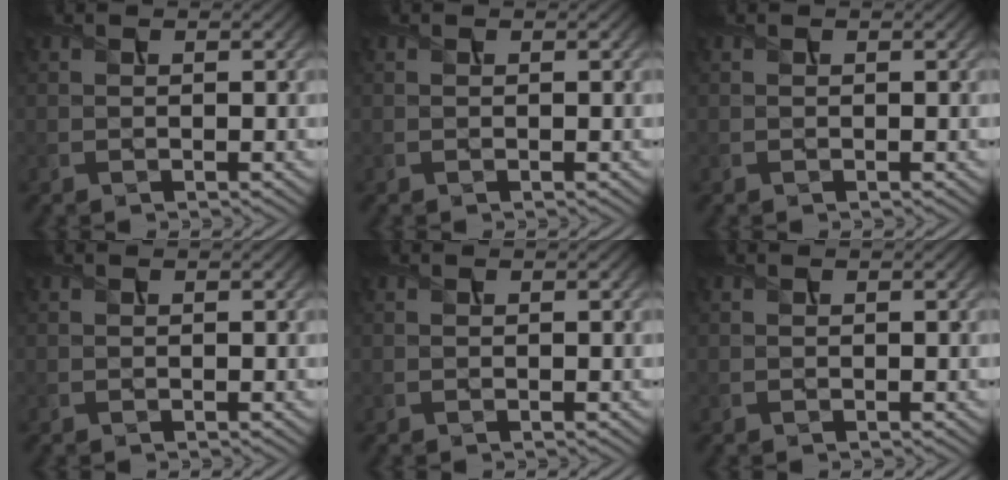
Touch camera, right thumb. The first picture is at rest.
{"total": 0.0}
{"total": 0.0}
{"total": 0.0}
{"total": 0.0}
{"total": 0.0}